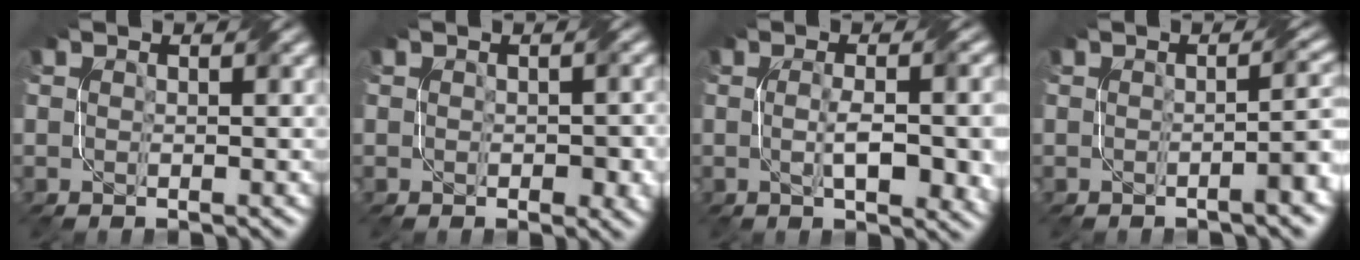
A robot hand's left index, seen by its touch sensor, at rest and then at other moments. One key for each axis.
{"total": 2.0, "fx": -0.3, "fy": 1.0, "fz": 1.7, "tx": -0.026, "ty": -0.004, "tz": -0.001}
{"total": 6.6, "fx": -0.8, "fy": 1.8, "fz": 6.3, "tx": -0.094, "ty": -0.006, "tz": -0.005}
{"total": 3.3, "fx": -1.0, "fy": 0.8, "fz": 3.1, "tx": -0.025, "ty": 0.012, "tz": -0.019}